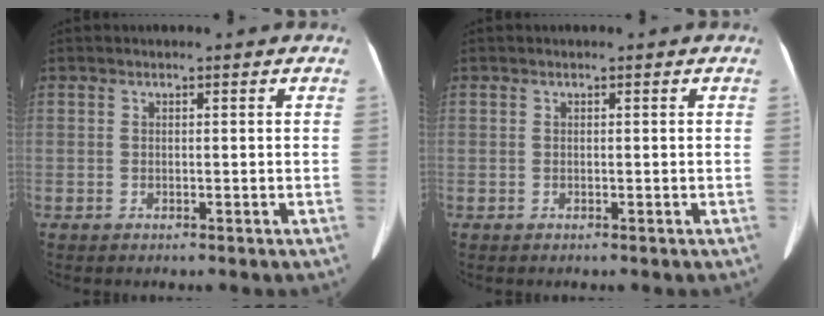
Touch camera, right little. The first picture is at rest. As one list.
[{"total": 0.0}]